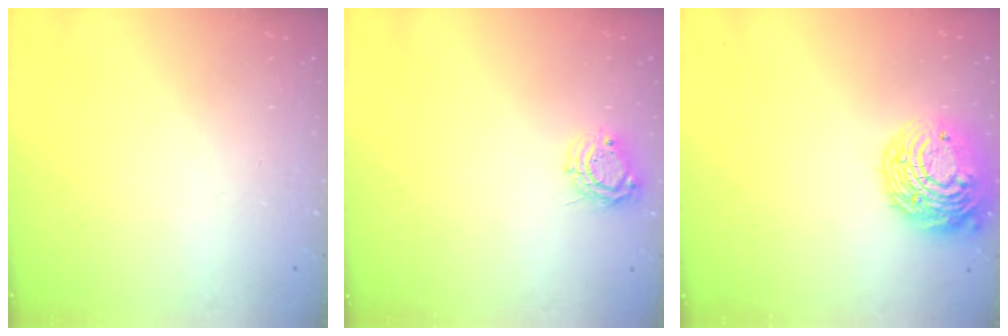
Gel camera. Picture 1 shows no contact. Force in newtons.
{"total": 7.4, "press": 7.3, "slide": 0.7}
{"total": 14.3, "press": 14.2, "slide": 1.2}